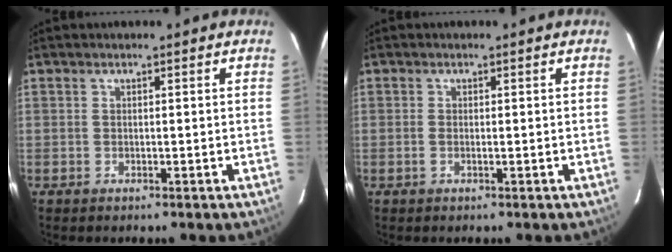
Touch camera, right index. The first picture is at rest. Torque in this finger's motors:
{"motor_torque": [-0.09, -0.03, 0.01, 0.01]}